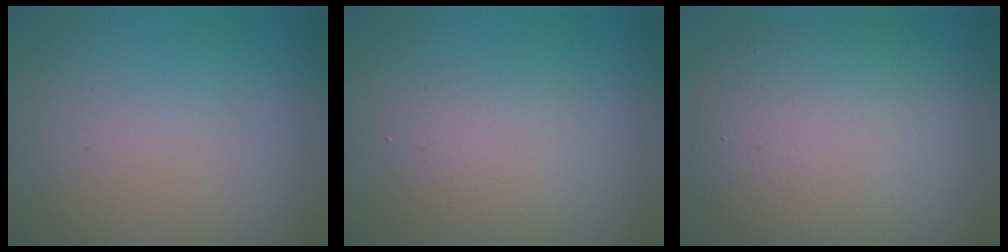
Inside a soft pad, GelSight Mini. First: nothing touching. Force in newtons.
{"total": 2.4, "press": 2.4, "slide": 0.1}
{"total": 9.4, "press": 9.3, "slide": 0.6}